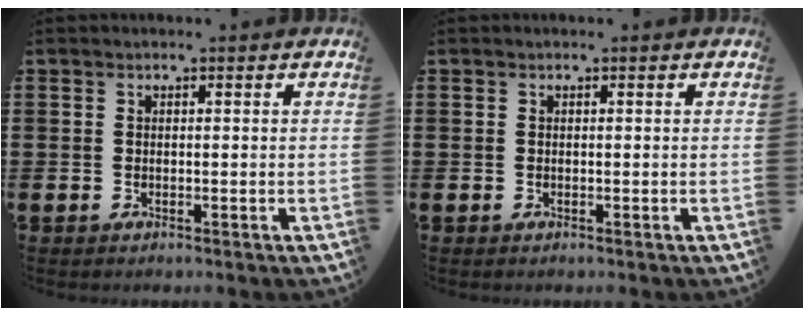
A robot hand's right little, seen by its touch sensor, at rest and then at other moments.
{"total": 0.0}